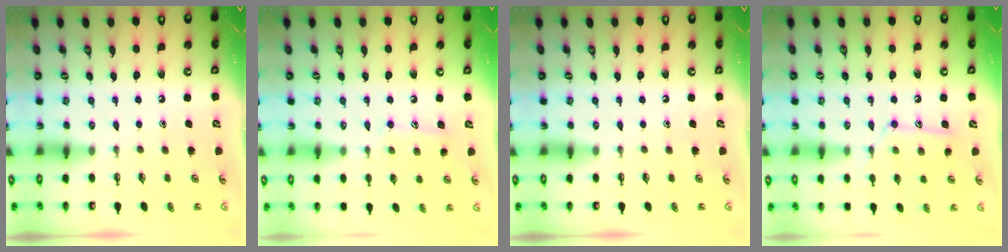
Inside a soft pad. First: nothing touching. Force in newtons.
{"total": 8.3, "press": 8.3, "slide": 0.6}
{"total": 0.0}
{"total": 11.6, "press": 11.6, "slide": 0.7}